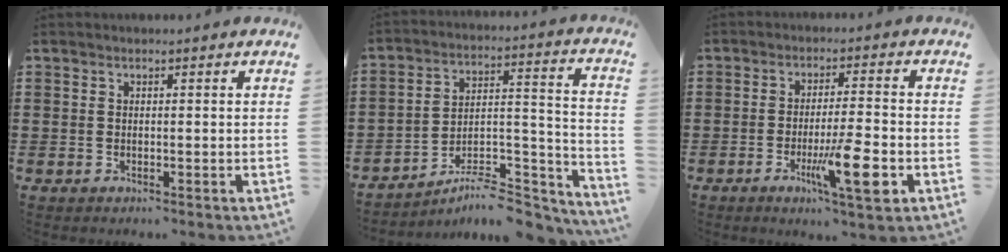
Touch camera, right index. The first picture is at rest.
{"total": 7.3, "force": [-6.1, 1.7, 3.7], "torque": [-0.052, 0.002, -0.115]}
{"total": 10.0, "force": [-3.6, 1.4, 9.2], "torque": [-0.169, -0.013, -0.062]}